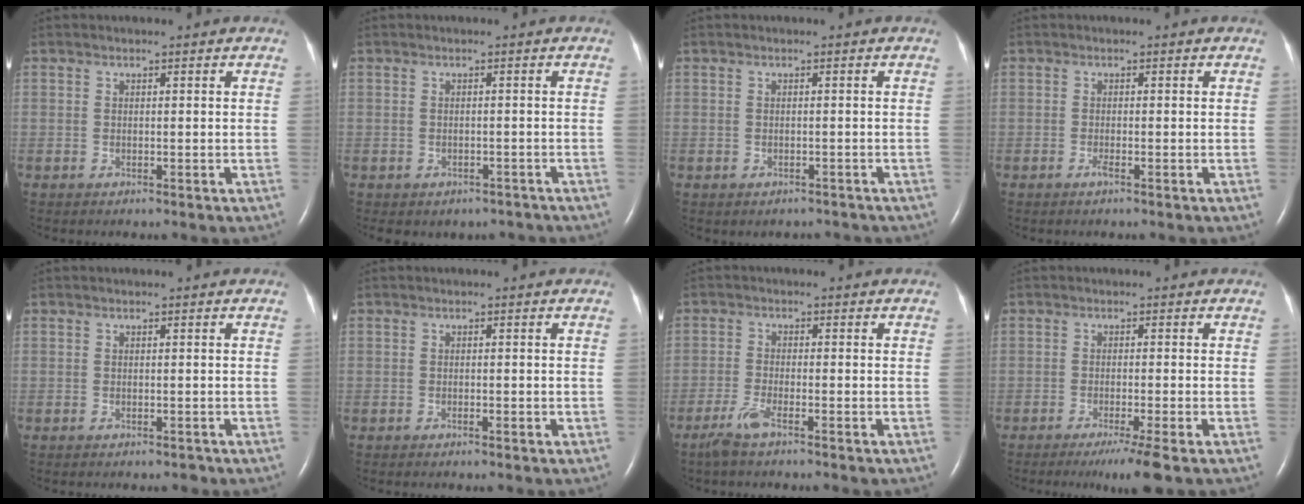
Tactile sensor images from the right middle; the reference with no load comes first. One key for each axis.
{"total": 4.2, "fx": -3.3, "fy": 2.5, "fz": 0.6, "tx": -0.004, "ty": 0.016, "tz": -0.036}
{"total": 1.9, "fx": -1.5, "fy": 1.1, "fz": 0.2, "tx": -0.005, "ty": 0.003, "tz": -0.018}
{"total": 0.8, "fx": -0.5, "fy": -0.1, "fz": 0.6, "tx": -0.014, "ty": -0.001, "tz": -0.010}
{"total": 0.7, "fx": -0.6, "fy": 0.3, "fz": 0.4, "tx": -0.007, "ty": -0.001, "tz": -0.006}
{"total": 0.7, "fx": -0.4, "fy": 0.1, "fz": 0.5, "tx": -0.010, "ty": 0.001, "tz": -0.004}
{"total": 3.3, "fx": -2.5, "fy": 0.2, "fz": 2.3, "tx": -0.059, "ty": -0.007, "tz": -0.053}
{"total": 4.7, "fx": -3.1, "fy": -0.8, "fz": 3.5, "tx": -0.054, "ty": -0.015, "tz": -0.053}